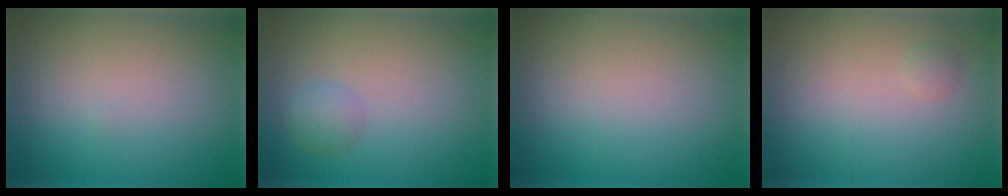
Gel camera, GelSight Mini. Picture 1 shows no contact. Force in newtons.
{"total": 1.6, "press": 1.6, "slide": 0.1}
{"total": 0.0}
{"total": 0.6, "press": 0.6, "slide": 0.0}